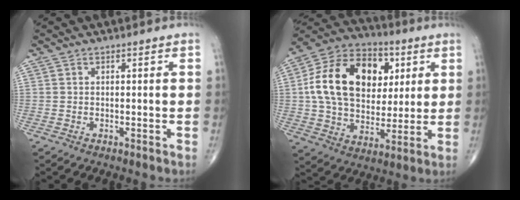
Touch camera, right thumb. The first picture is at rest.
{"total": 22.4, "force": [4.6, 15.7, 15.3], "torque": [-0.251, 0.008, 0.078]}